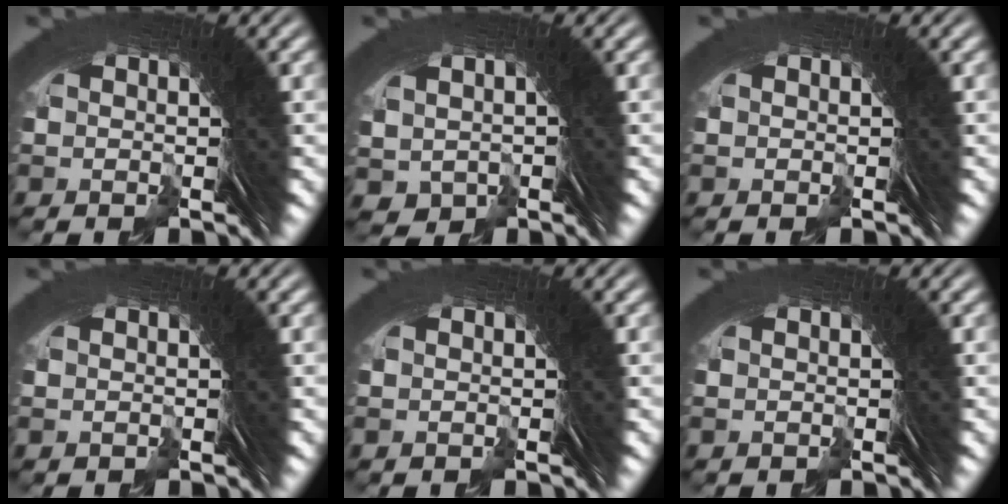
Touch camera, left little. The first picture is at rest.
{"total": 4.2, "force": [-0.5, 3.4, 2.5], "torque": [-0.047, -0.034, 0.007]}
{"total": 0.0}
{"total": 0.0}
{"total": 0.0}
{"total": 0.0}